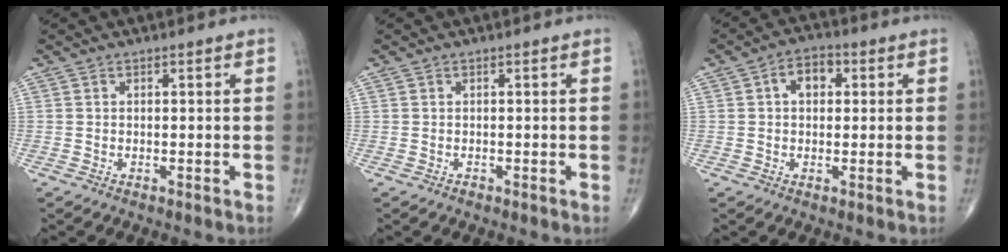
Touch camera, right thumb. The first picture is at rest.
{"total": 0.0}
{"total": 5.1, "force": [1.1, 3.5, 3.5], "torque": [-0.042, 0.012, 0.011]}